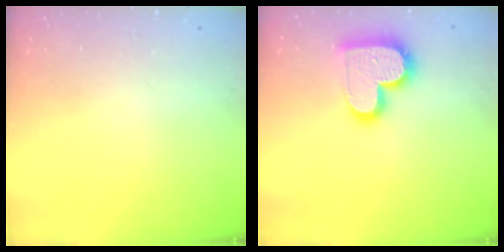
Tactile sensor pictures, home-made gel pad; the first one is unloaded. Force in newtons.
{"total": 17.1, "press": 17.1, "slide": 1.1}